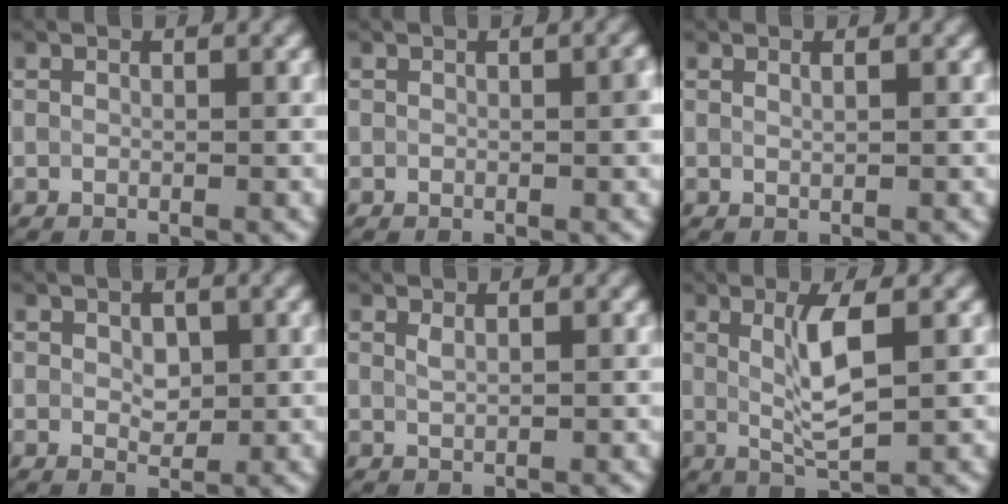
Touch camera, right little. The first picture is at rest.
{"total": 0.9, "force": [-0.1, 0.2, 0.9], "torque": [-0.011, 0.001, 0.001]}
{"total": 0.6, "force": [0.4, 0.0, 0.4], "torque": [-0.007, 0.001, 0.006]}
{"total": 1.6, "force": [0.4, 1.1, 1.2], "torque": [-0.022, -0.002, 0.007]}
{"total": 0.8, "force": [0.6, 0.0, 0.5], "torque": [-0.014, 0.002, 0.012]}
{"total": 4.0, "force": [0.9, 0.7, 3.8], "torque": [-0.077, -0.003, 0.020]}